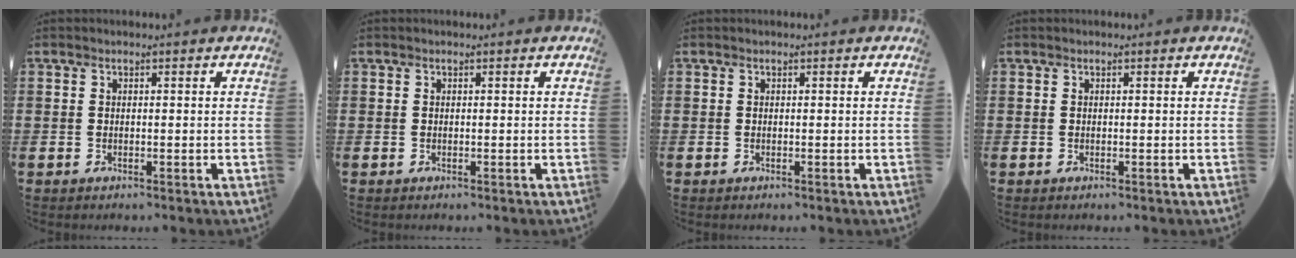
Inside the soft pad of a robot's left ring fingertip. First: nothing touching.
{"total": 0.0}
{"total": 0.0}
{"total": 0.0}